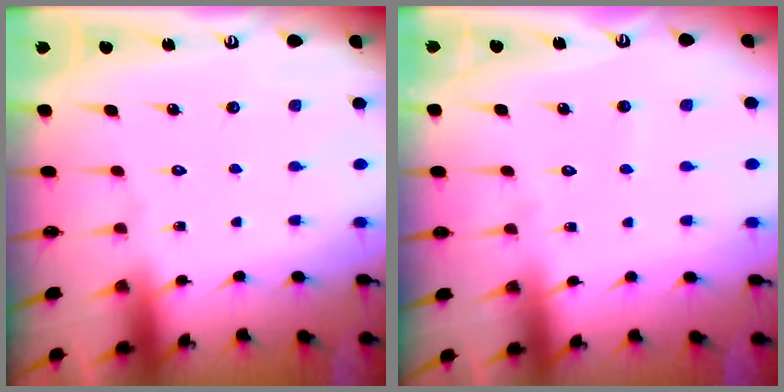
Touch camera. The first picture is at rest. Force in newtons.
{"total": 2.9, "press": 2.9, "slide": 0.3}